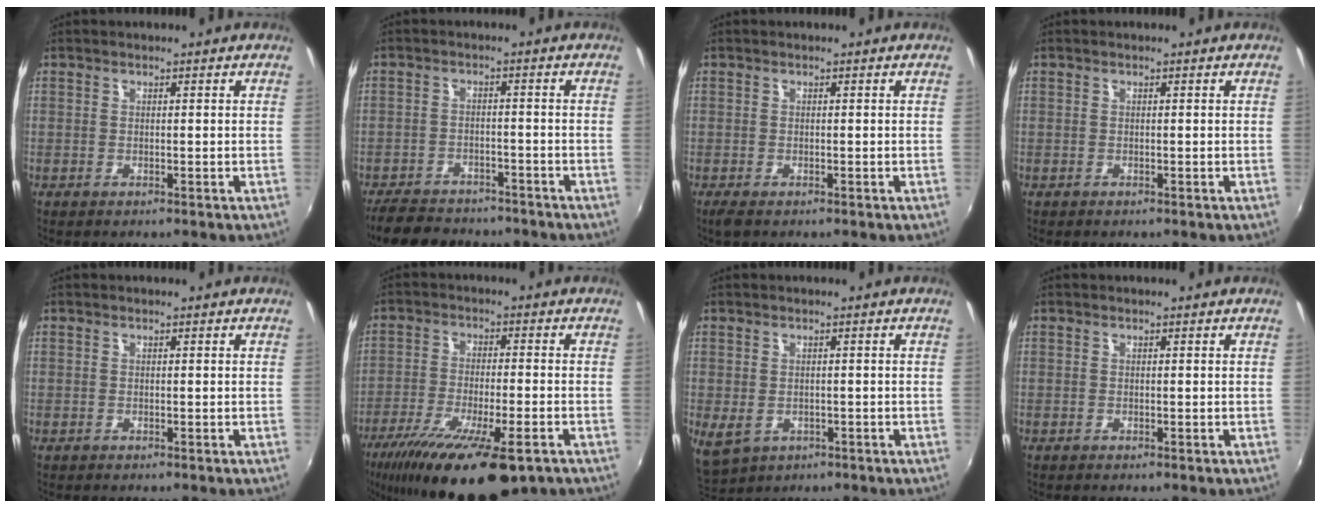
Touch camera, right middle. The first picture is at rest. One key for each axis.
{"total": 12.1, "fx": -10.2, "fy": 4.6, "fz": 4.4, "tx": -0.113, "ty": -0.011, "tz": -0.155}
{"total": 1.7, "fx": -1.0, "fy": 0.6, "fz": 1.1, "tx": -0.023, "ty": -0.008, "tz": -0.018}
{"total": 0.0}
{"total": 0.0}
{"total": 20.1, "fx": -13.1, "fy": 5.0, "fz": 14.3, "tx": -0.270, "ty": -0.068, "tz": -0.211}
{"total": 3.9, "fx": -1.1, "fy": 3.0, "fz": 2.2, "tx": -0.043, "ty": -0.009, "tz": -0.011}
{"total": 0.0}